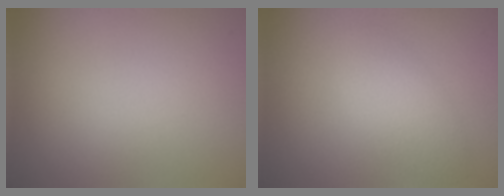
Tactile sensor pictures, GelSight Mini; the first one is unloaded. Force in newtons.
{"total": 3.1, "press": 3.1, "slide": 0.0}